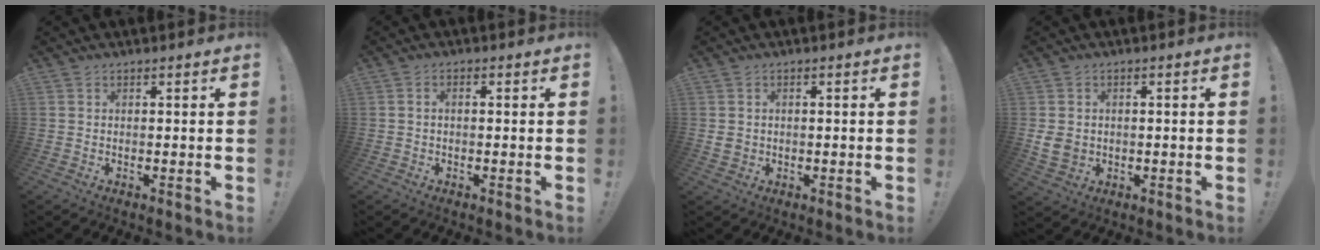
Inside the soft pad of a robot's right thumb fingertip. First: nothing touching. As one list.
[{"total": 1.3, "force": [-0.4, 0.5, 1.1], "torque": [-0.021, 0.005, -0.008]}, {"total": 2.5, "force": [0.3, 2.3, 1.1], "torque": [-0.010, 0.003, 0.005]}, {"total": 4.9, "force": [0.3, 4.3, 2.3], "torque": [-0.038, 0.001, 0.007]}]